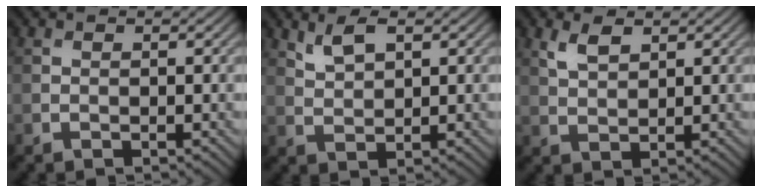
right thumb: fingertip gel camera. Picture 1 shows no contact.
{"total": 3.5, "force": [2.2, 1.3, 2.3], "torque": [-0.058, 0.000, 0.050]}
{"total": 3.0, "force": [1.8, 1.4, 2.0], "torque": [-0.049, 0.000, 0.040]}